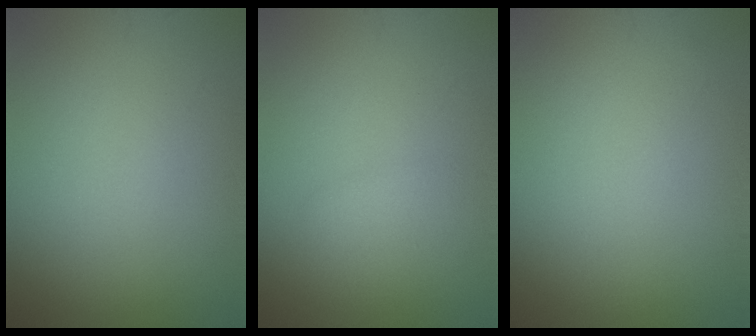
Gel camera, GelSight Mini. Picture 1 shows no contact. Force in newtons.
{"total": 1.3, "press": 1.3, "slide": 0.1}
{"total": 0.0}